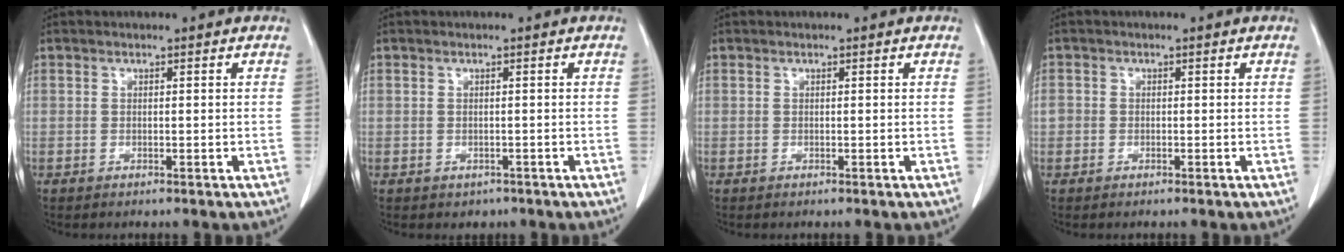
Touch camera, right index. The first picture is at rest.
{"total": 1.4, "force": [-0.7, 1.2, 0.2], "torque": [-0.004, 0.003, -0.005]}
{"total": 0.0}
{"total": 1.6, "force": [-0.2, 1.5, 0.3], "torque": [0.004, 0.007, -0.004]}